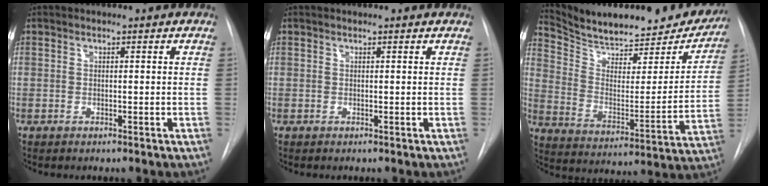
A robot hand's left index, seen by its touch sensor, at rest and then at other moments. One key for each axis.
{"total": 1.0, "fx": 1.0, "fy": 0.1, "fz": 0.2, "tx": -0.009, "ty": 0.009, "tz": 0.010}
{"total": 24.7, "fx": 22.3, "fy": 6.3, "fz": 8.6, "tx": -0.136, "ty": -0.042, "tz": 0.309}